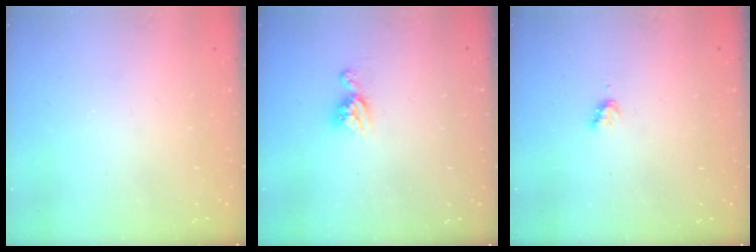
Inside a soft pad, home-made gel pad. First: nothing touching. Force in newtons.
{"total": 8.0, "press": 7.9, "slide": 0.7}
{"total": 2.8, "press": 2.8, "slide": 0.3}